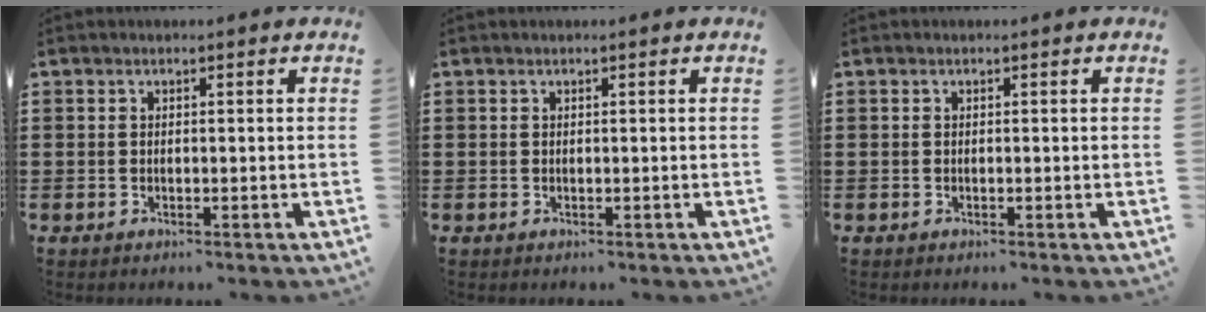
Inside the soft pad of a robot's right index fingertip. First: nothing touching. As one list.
[{"total": 0.0}, {"total": 0.0}]